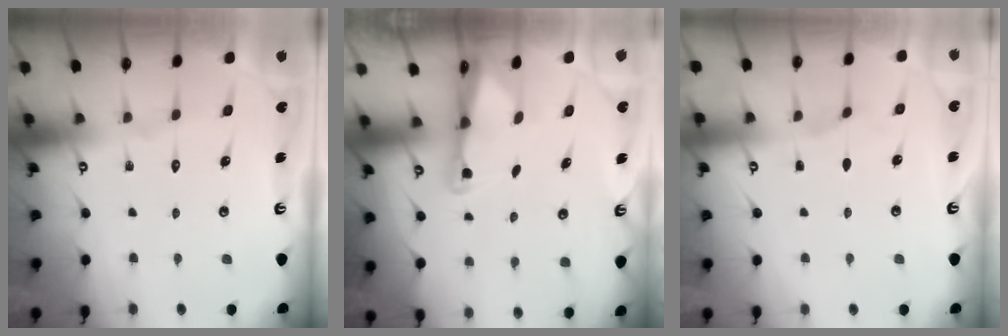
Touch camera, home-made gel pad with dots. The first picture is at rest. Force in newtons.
{"total": 1.9, "press": 1.9, "slide": 0.4}
{"total": 2.2, "press": 2.1, "slide": 0.3}